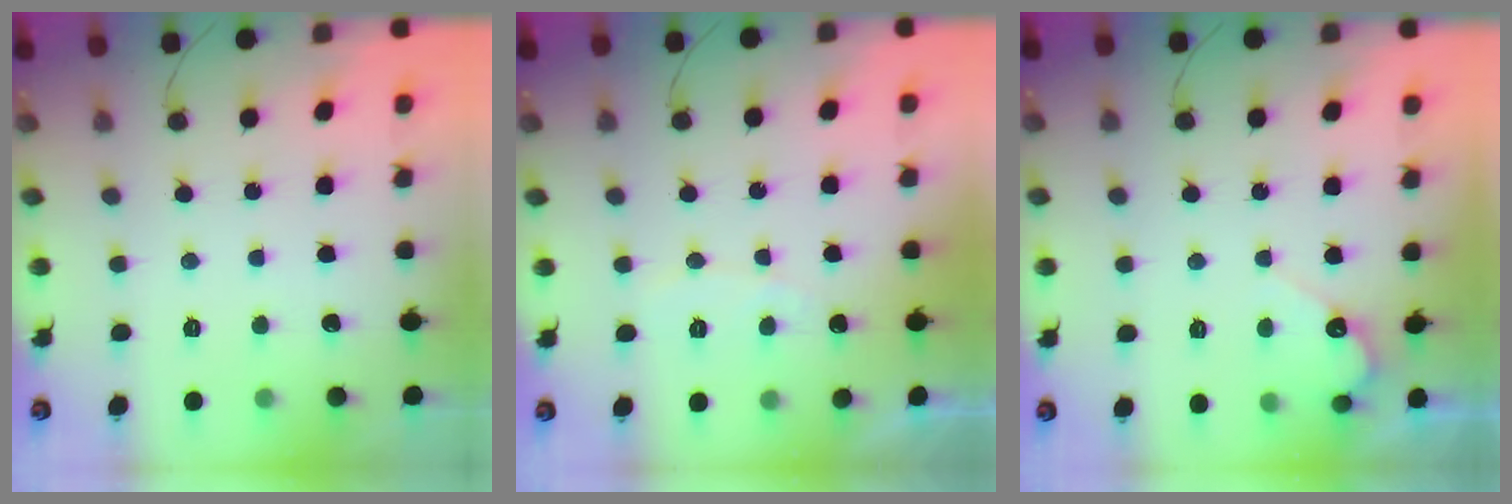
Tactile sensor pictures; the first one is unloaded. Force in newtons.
{"total": 4.1, "press": 4.1, "slide": 0.2}
{"total": 4.4, "press": 4.4, "slide": 0.3}